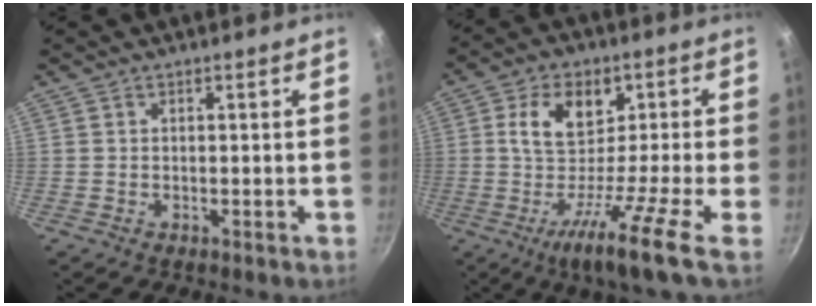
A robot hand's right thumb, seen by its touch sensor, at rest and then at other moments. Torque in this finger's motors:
{"motor_torque": [2.04, 2.04, 0.81, -0.80, 0.22]}